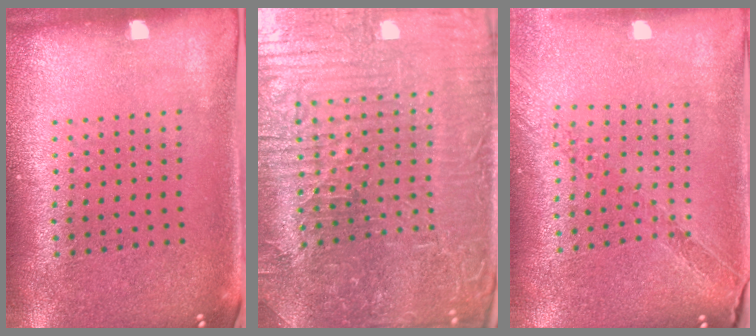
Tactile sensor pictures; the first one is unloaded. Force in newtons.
{"total": 5.6, "press": 5.4, "slide": 1.6}
{"total": 0.6, "press": 0.6, "slide": 0.1}